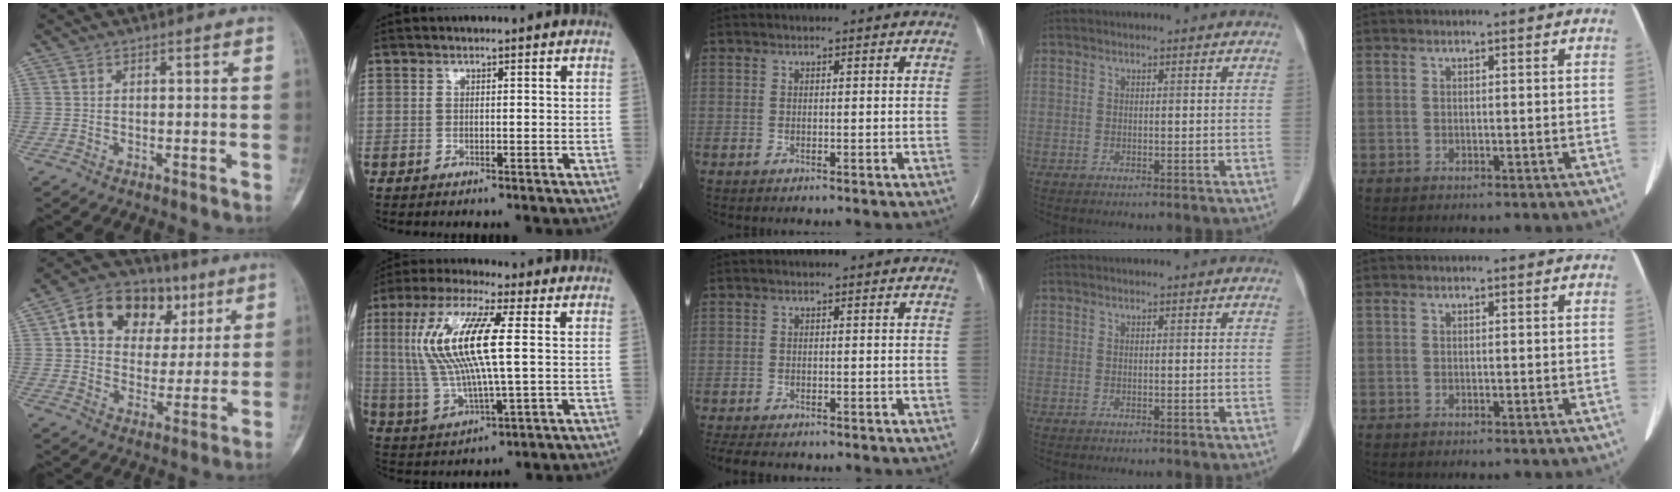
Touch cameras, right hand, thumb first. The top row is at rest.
{"thumb": {"total": 16.6, "force": [6.3, 12.2, 9.2], "torque": [-0.103, 0.009, 0.102]}, "index": {"total": 14.6, "force": [2.5, 2.3, 14.2], "torque": [-0.307, 0.012, 0.047]}, "middle": {"total": 5.2, "force": [-4.4, 1.5, 2.3], "torque": [-0.040, -0.011, -0.063]}}